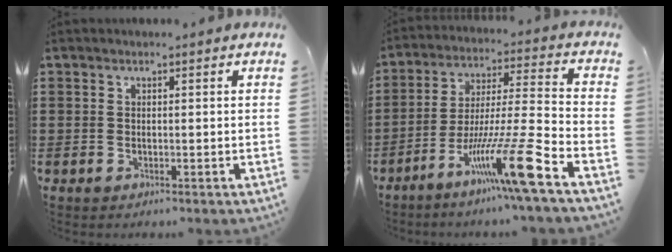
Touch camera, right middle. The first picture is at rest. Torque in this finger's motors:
{"motor_torque": [2.04, -0.10, 1.01, 0.21]}